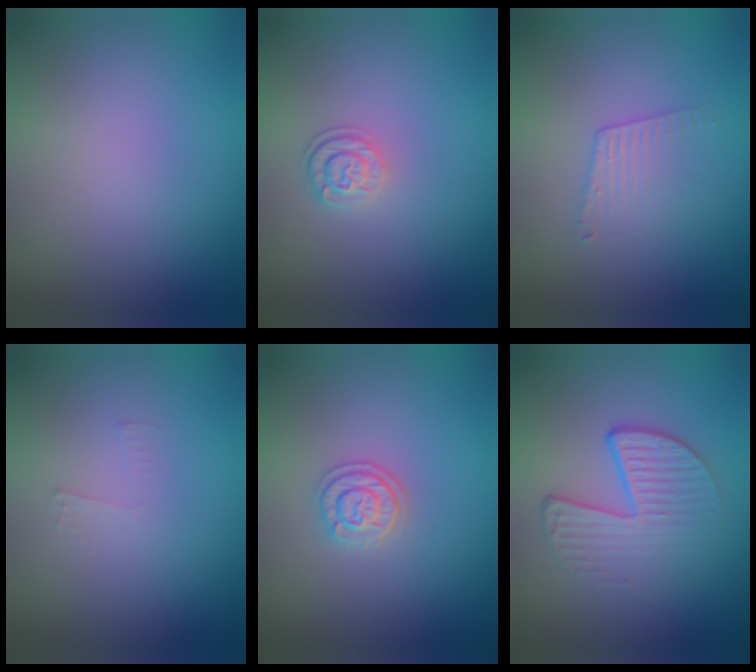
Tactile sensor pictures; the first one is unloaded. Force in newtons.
{"total": 1.9, "press": 1.7, "slide": 0.9}
{"total": 2.0, "press": 2.0, "slide": 0.1}
{"total": 0.7, "press": 0.7, "slide": 0.1}
{"total": 2.2, "press": 2.1, "slide": 0.9}
{"total": 4.7, "press": 3.0, "slide": 3.6}